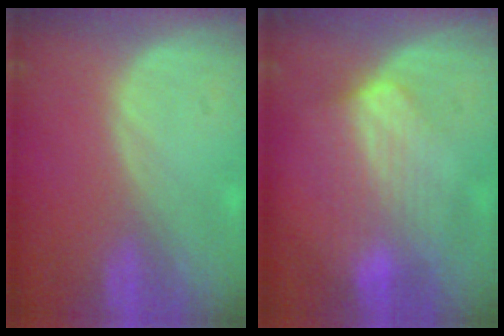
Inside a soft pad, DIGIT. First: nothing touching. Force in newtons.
{"total": 7.4, "press": 6.6, "slide": 3.2}